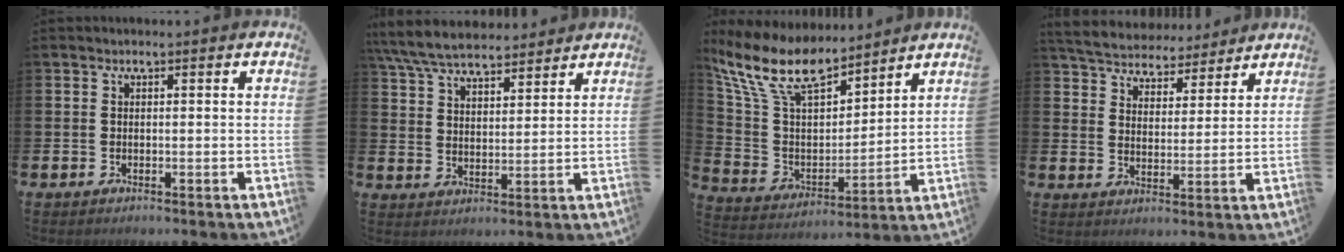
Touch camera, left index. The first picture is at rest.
{"total": 7.4, "force": [7.0, 1.6, 1.9], "torque": [-0.063, -0.027, 0.129]}
{"total": 11.5, "force": [9.5, 4.1, 5.0], "torque": [-0.149, -0.051, 0.172]}
{"total": 5.5, "force": [5.3, 1.4, -0.1], "torque": [-0.034, -0.036, 0.095]}